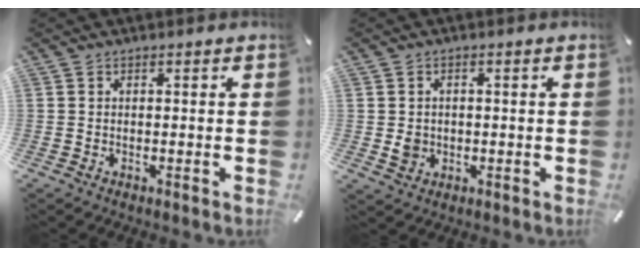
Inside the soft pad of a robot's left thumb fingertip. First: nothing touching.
{"total": 3.2, "force": [-0.2, 2.9, 1.4], "torque": [-0.018, -0.005, -0.009]}